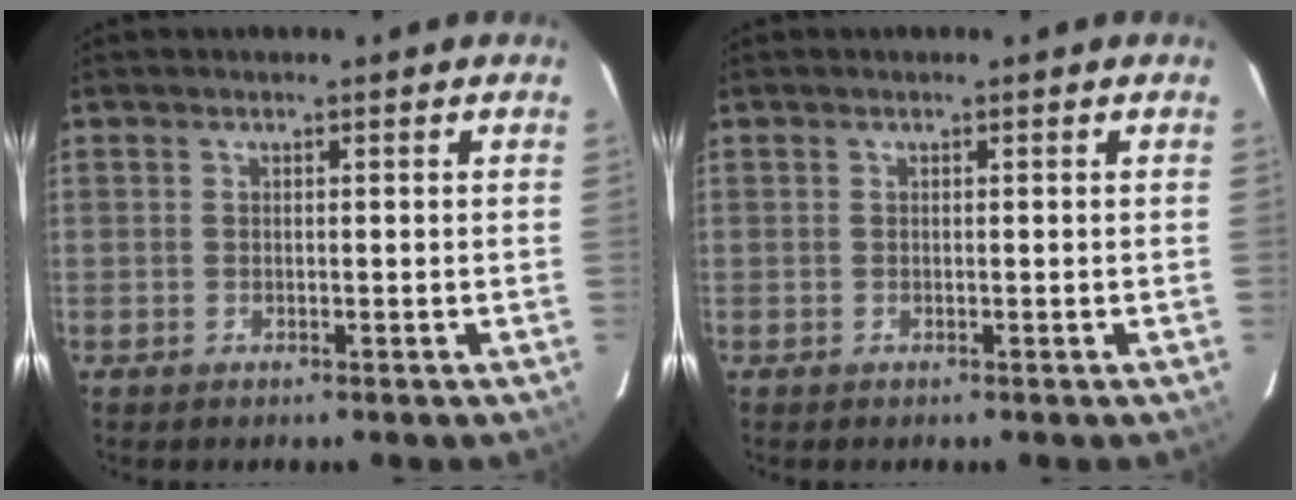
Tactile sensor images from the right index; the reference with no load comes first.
{"total": 0.0}